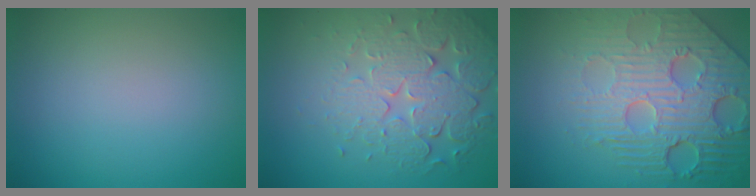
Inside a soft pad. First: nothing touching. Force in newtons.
{"total": 6.4, "press": 4.9, "slide": 4.1}
{"total": 8.6, "press": 5.9, "slide": 6.3}